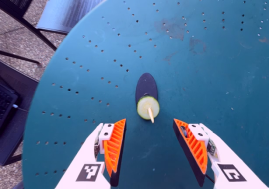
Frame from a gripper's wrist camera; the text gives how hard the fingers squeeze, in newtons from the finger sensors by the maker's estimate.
{"total": 0.5, "left": 0.1, "right": 0.9}